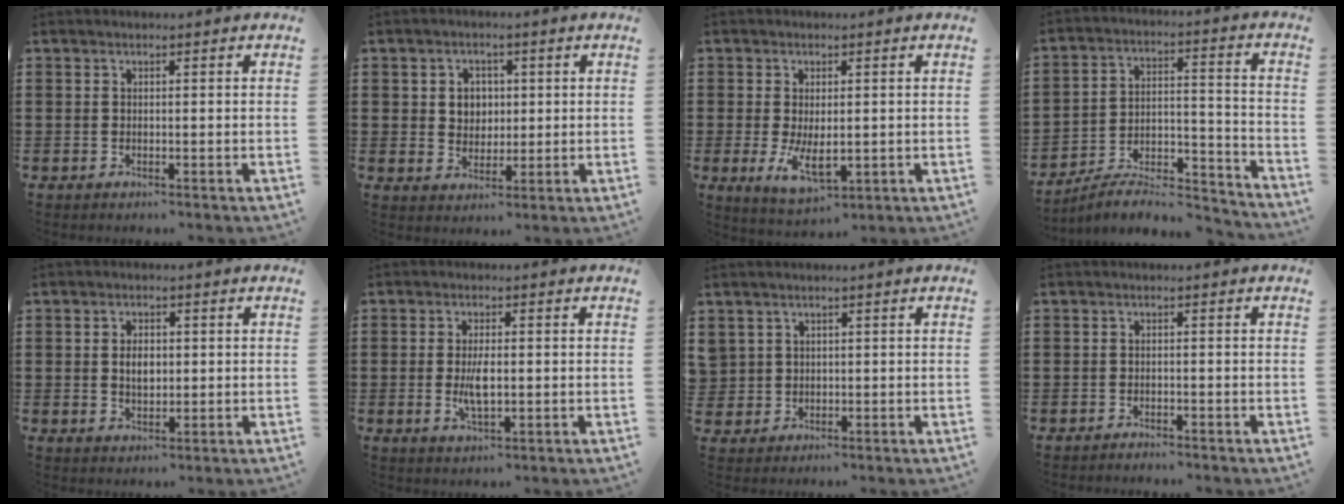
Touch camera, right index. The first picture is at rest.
{"total": 3.5, "force": [0.7, 3.3, 1.2], "torque": [-0.037, 0.012, 0.010]}
{"total": 5.6, "force": [-0.5, 2.6, 4.9], "torque": [-0.092, -0.008, -0.008]}
{"total": 6.5, "force": [-5.9, 1.4, 2.2], "torque": [-0.036, 0.005, -0.116]}
{"total": 3.2, "force": [0.2, 1.8, 2.6], "torque": [-0.046, 0.004, 0.000]}
{"total": 4.4, "force": [-0.4, 1.6, 4.1], "torque": [-0.089, -0.006, -0.011]}
{"total": 2.0, "force": [1.0, 1.7, -0.1], "torque": [-0.010, 0.007, 0.019]}
{"total": 1.0, "force": [-1.0, -0.1, 0.0], "torque": [-0.002, 0.001, -0.022]}